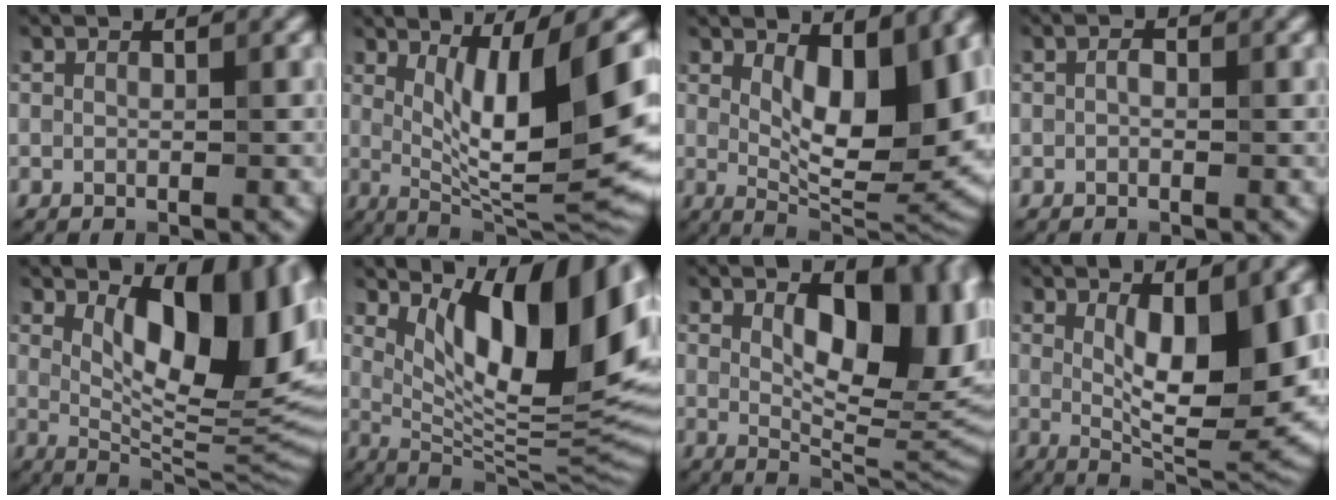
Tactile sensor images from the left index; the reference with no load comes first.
{"total": 12.3, "force": [1.8, 3.2, 11.8], "torque": [-0.175, -0.007, 0.035]}
{"total": 10.8, "force": [2.4, 4.5, 9.5], "torque": [-0.126, -0.006, 0.039]}
{"total": 0.7, "force": [-0.1, 0.4, 0.5], "torque": [-0.009, 0.001, -0.003]}
{"total": 13.0, "force": [4.0, 5.4, 11.2], "torque": [-0.136, -0.005, 0.064]}
{"total": 14.0, "force": [5.4, 4.8, 12.1], "torque": [-0.152, -0.009, 0.092]}
{"total": 11.2, "force": [2.8, 5.0, 9.7], "torque": [-0.117, -0.001, 0.046]}
{"total": 11.0, "force": [1.7, 3.7, 10.3], "torque": [-0.145, -0.009, 0.032]}